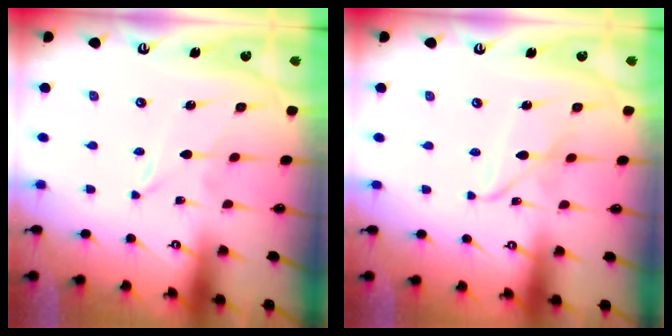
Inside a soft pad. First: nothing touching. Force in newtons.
{"total": 5.0, "press": 4.9, "slide": 0.4}